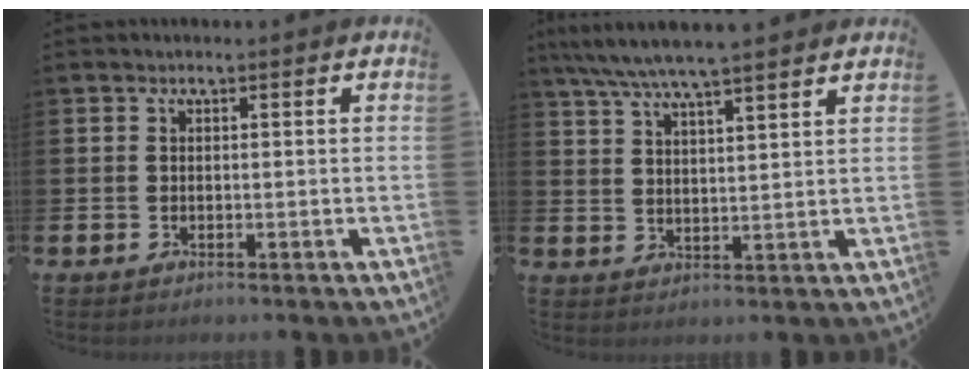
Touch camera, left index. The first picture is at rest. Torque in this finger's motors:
{"motor_torque": [0.45, -1.17, 1.05, 0.21]}